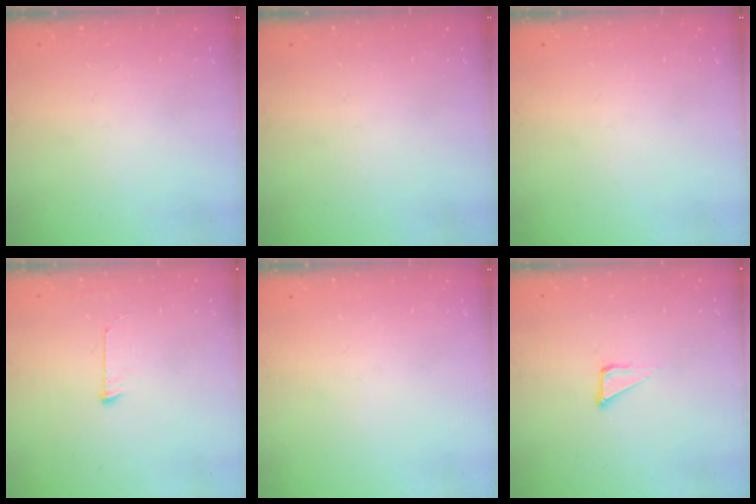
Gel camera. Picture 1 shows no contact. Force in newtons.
{"total": 0.0}
{"total": 0.0}
{"total": 3.3, "press": 3.3, "slide": 0.3}
{"total": 0.0}
{"total": 4.5, "press": 4.5, "slide": 0.3}